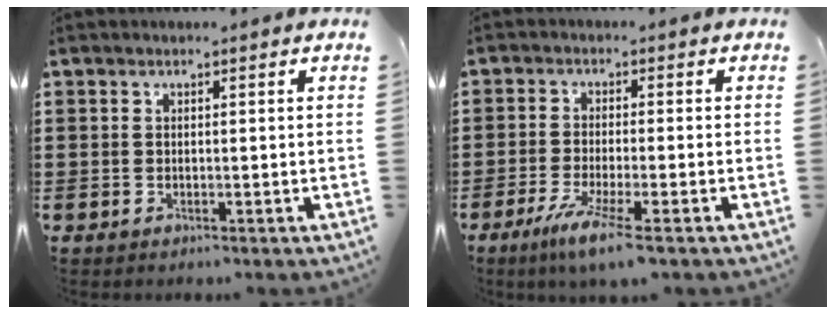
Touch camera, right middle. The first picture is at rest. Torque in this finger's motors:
{"motor_torque": [1.67, -0.17, 0.49, 0.16]}